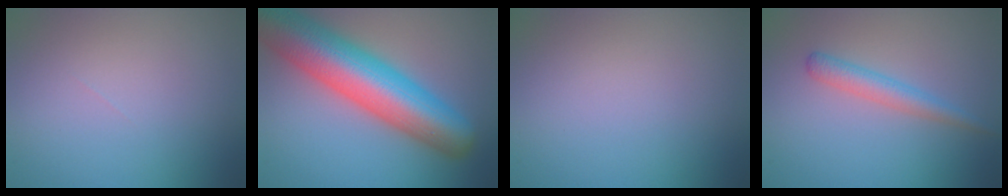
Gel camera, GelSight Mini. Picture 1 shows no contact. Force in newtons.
{"total": 11.8, "press": 11.8, "slide": 0.6}
{"total": 0.0}
{"total": 2.1, "press": 2.1, "slide": 0.0}